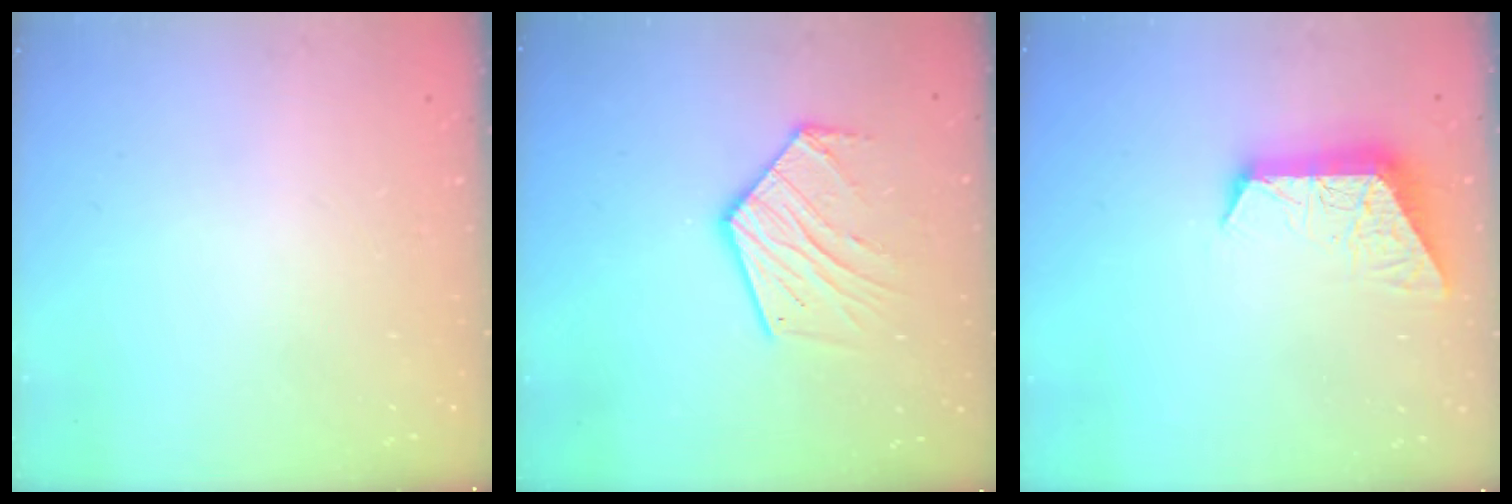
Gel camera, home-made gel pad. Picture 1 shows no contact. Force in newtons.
{"total": 14.8, "press": 14.7, "slide": 1.1}
{"total": 9.8, "press": 9.8, "slide": 0.6}